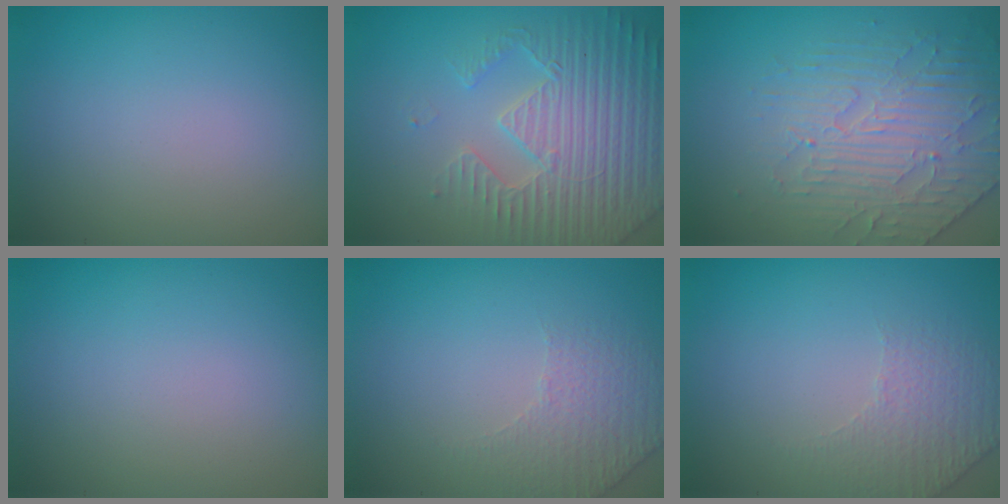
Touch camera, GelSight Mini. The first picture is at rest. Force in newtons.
{"total": 5.3, "press": 5.1, "slide": 1.5}
{"total": 3.9, "press": 3.8, "slide": 0.8}
{"total": 0.0}
{"total": 1.7, "press": 1.3, "slide": 1.1}
{"total": 1.7, "press": 1.3, "slide": 1.1}